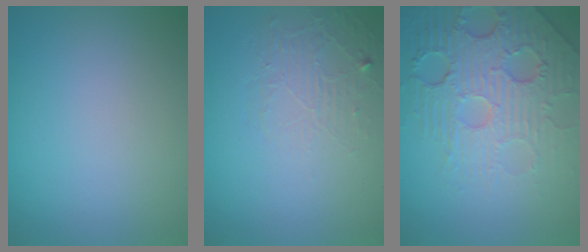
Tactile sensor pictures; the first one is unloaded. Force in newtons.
{"total": 1.9, "press": 0.6, "slide": 1.8}
{"total": 7.5, "press": 5.6, "slide": 5.0}